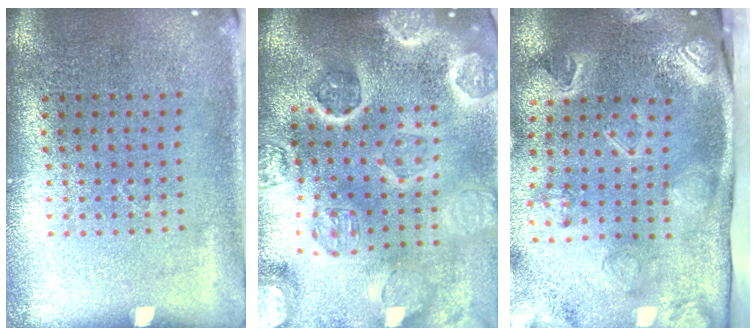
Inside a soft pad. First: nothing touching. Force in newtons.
{"total": 5.1, "press": 4.4, "slide": 2.6}
{"total": 3.4, "press": 3.1, "slide": 1.3}